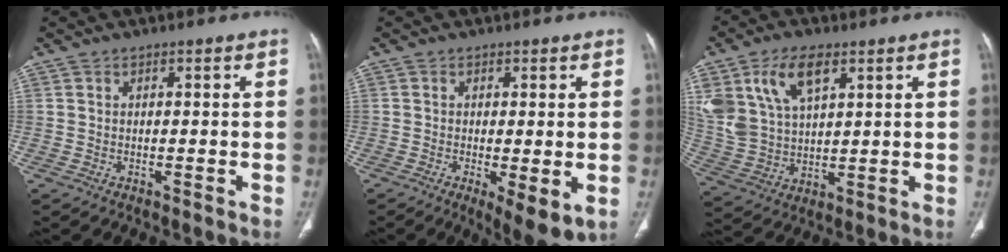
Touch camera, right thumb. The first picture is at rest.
{"total": 6.8, "force": [-1.7, 2.0, 6.3], "torque": [-0.099, -0.023, -0.024]}
{"total": 14.5, "force": [7.0, 8.0, 9.9], "torque": [-0.190, -0.015, 0.146]}